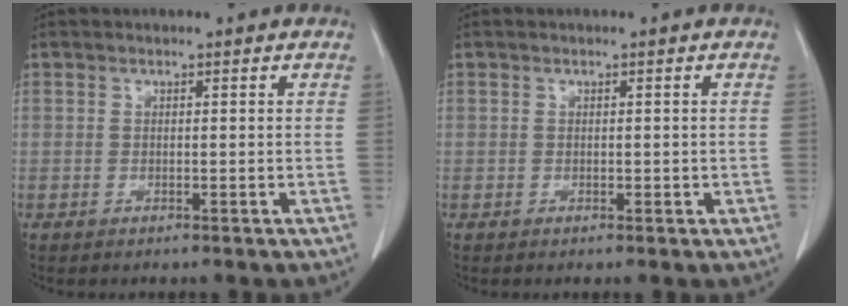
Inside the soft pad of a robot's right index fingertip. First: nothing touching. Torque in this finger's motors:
{"motor_torque": [-0.15, 0.37, -0.03, 0.00]}